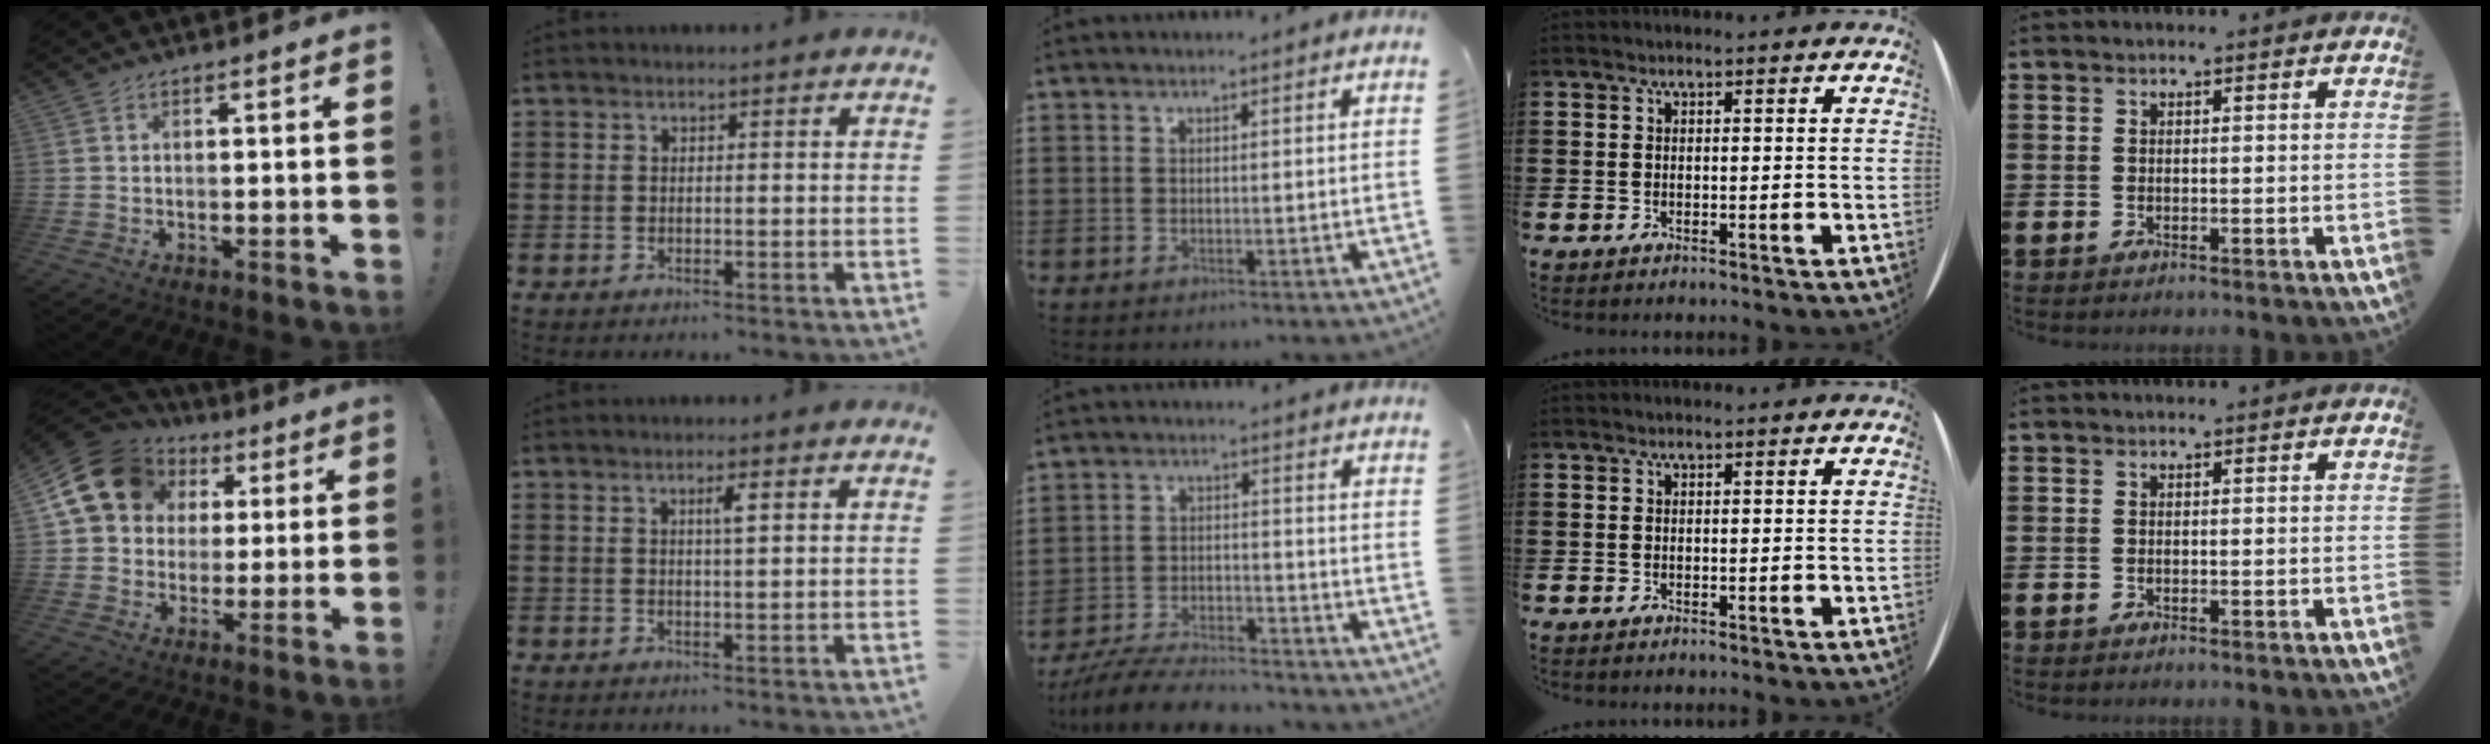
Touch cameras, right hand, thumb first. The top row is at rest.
{"thumb": {"total": 17.1, "force": [6.2, 13.8, 8.1], "torque": [-0.125, -0.024, 0.126]}, "index": {"total": 2.0, "force": [0.8, 0.2, 1.9], "torque": [-0.037, 0.003, 0.011]}, "middle": {"total": 7.0, "force": [-6.8, 1.0, 1.6], "torque": [-0.030, 0.010, -0.132]}}